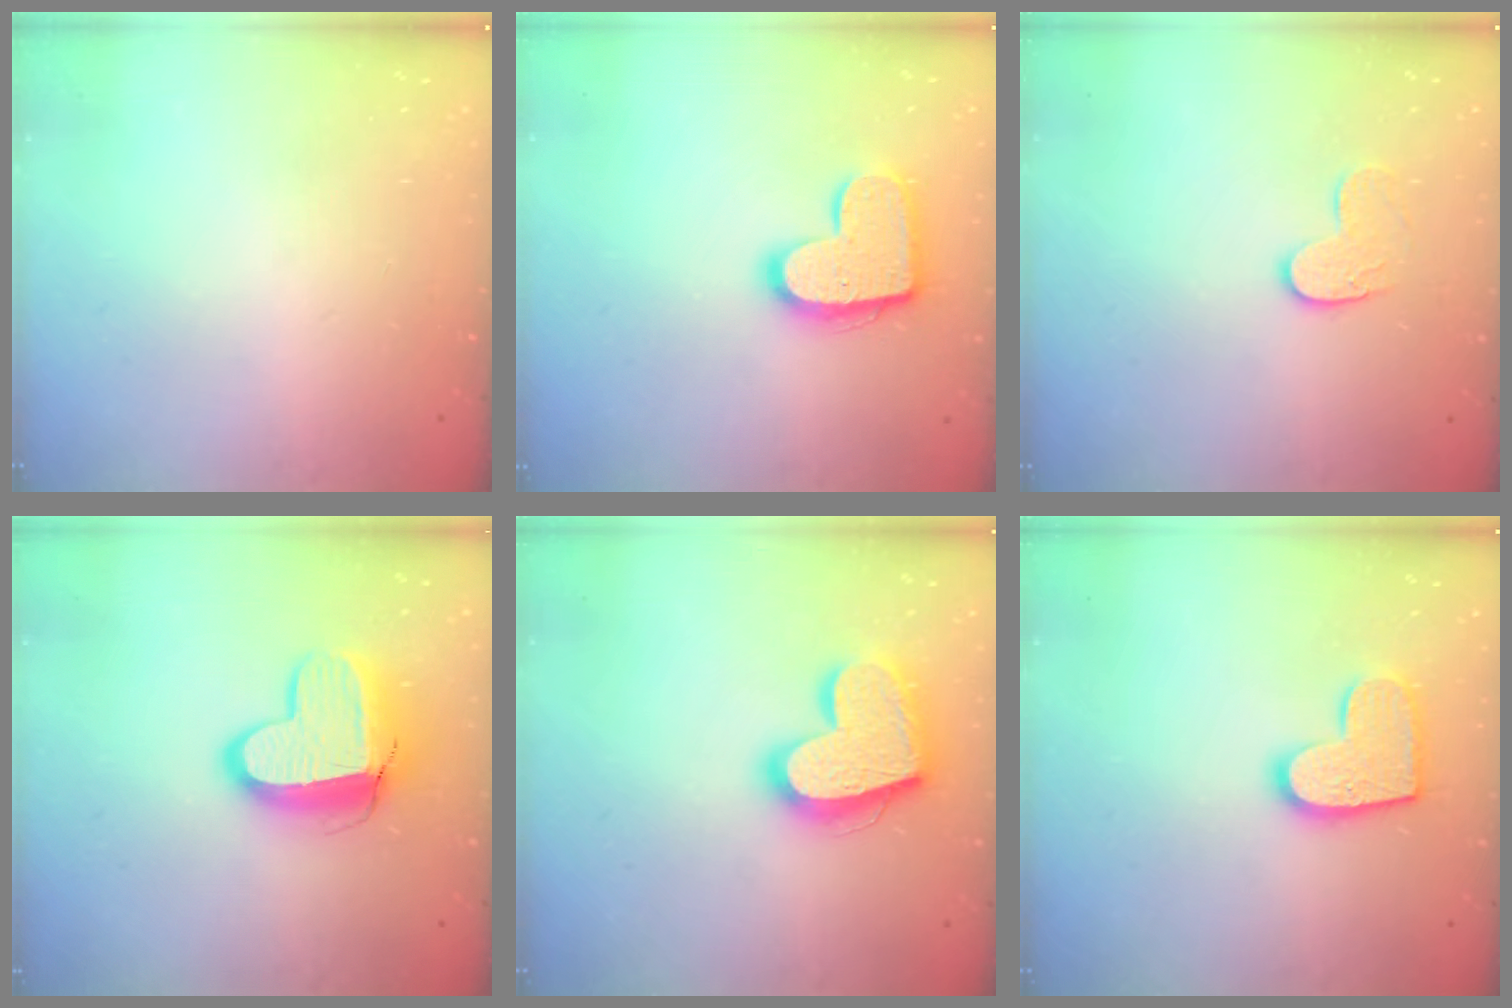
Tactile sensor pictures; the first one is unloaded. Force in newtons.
{"total": 14.5, "press": 14.5, "slide": 0.8}
{"total": 8.0, "press": 8.0, "slide": 0.4}
{"total": 12.8, "press": 12.8, "slide": 1.3}
{"total": 19.5, "press": 19.4, "slide": 1.6}
{"total": 12.1, "press": 12.0, "slide": 0.6}